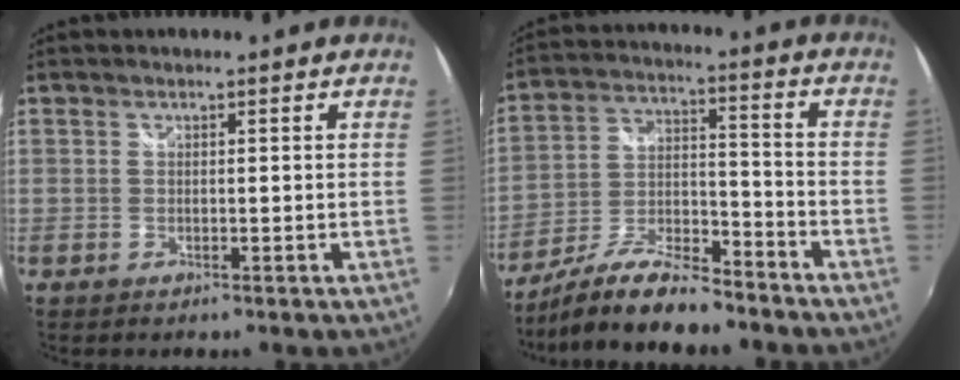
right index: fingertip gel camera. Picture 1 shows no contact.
{"total": 14.4, "force": [-11.9, 3.3, 7.4], "torque": [-0.156, -0.007, -0.214]}